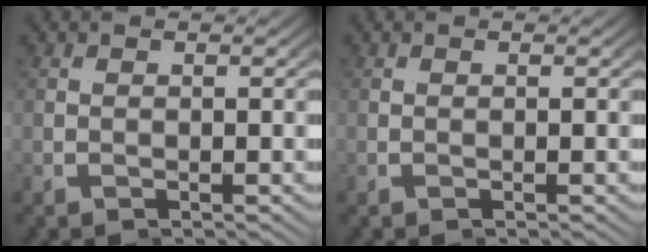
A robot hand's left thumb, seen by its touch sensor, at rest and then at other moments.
{"total": 0.0}